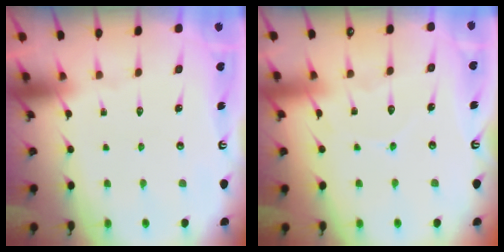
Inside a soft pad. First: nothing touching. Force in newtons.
{"total": 6.3, "press": 6.3, "slide": 0.7}